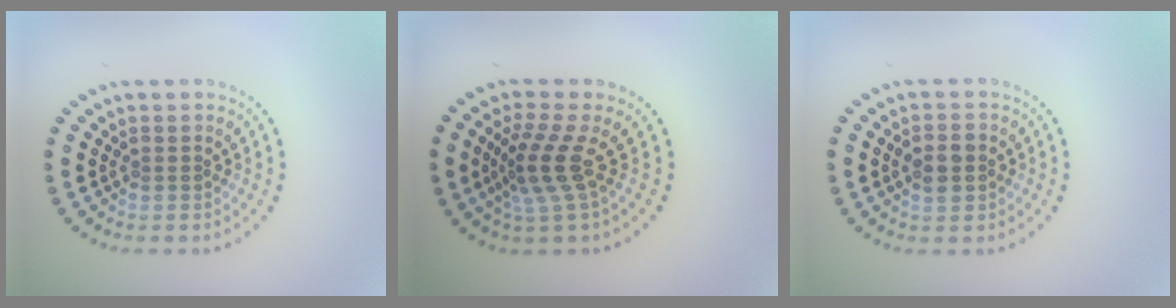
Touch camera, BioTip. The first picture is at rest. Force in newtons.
{"total": 3.4, "press": 2.3, "slide": 2.4}
{"total": 2.3, "press": 2.3, "slide": 0.1}